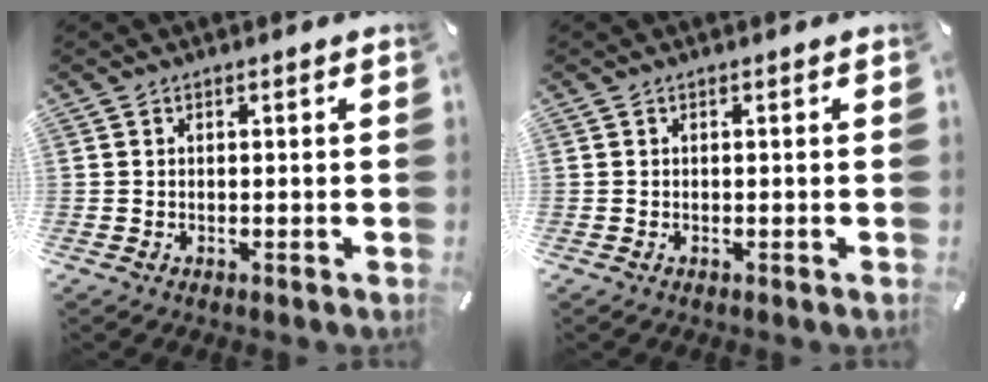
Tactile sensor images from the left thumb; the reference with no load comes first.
{"total": 0.0}